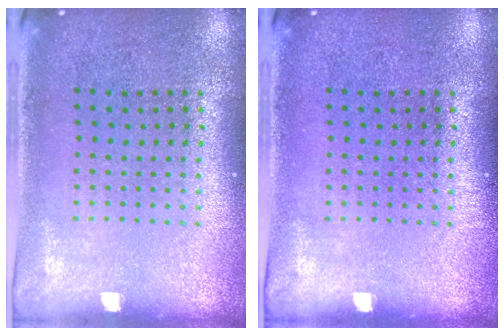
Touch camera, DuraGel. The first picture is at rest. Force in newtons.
{"total": 0.0}